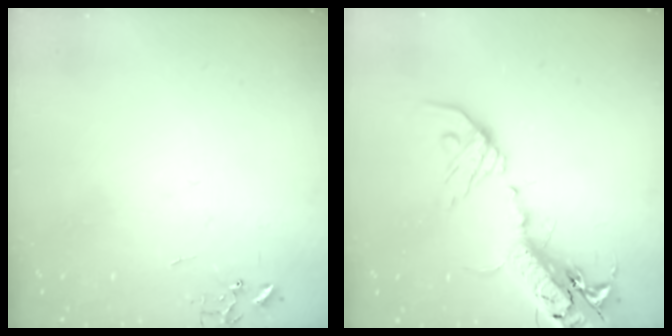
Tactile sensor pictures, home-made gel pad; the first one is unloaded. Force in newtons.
{"total": 23.9, "press": 23.3, "slide": 5.5}